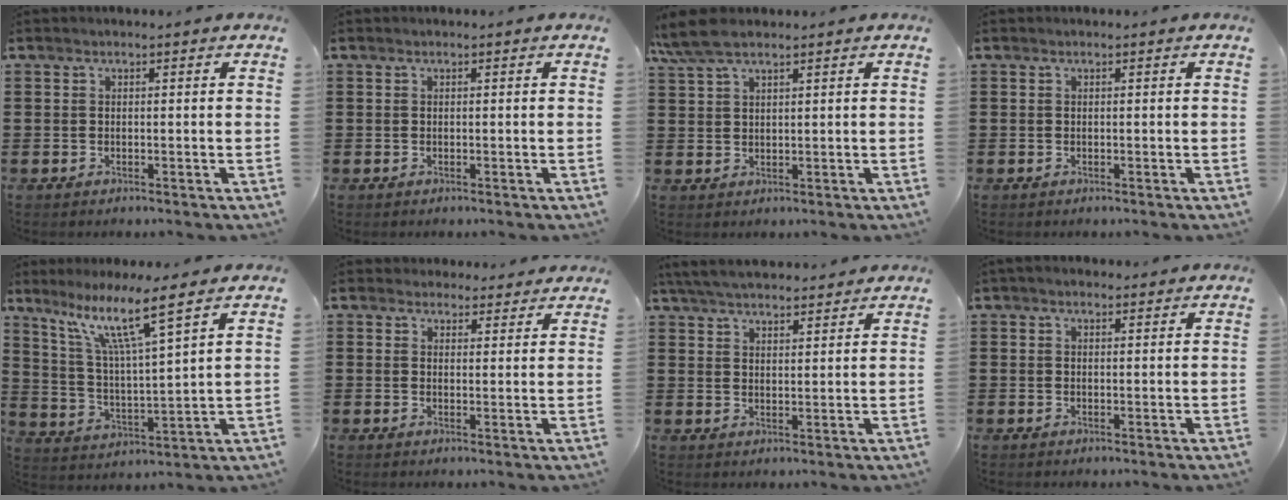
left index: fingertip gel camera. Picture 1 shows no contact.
{"total": 0.0}
{"total": 5.5, "force": [4.0, 1.4, 3.6], "torque": [-0.085, 0.001, 0.071]}
{"total": 0.0}
{"total": 9.5, "force": [6.9, 0.2, 6.6], "torque": [-0.149, -0.034, 0.115]}
{"total": 2.9, "force": [2.7, 1.1, 0.2], "torque": [-0.005, -0.006, 0.051]}
{"total": 5.0, "force": [4.8, 0.6, 1.4], "torque": [-0.043, -0.013, 0.088]}
{"total": 1.4, "force": [1.2, 0.5, 0.6], "torque": [-0.013, 0.004, 0.023]}